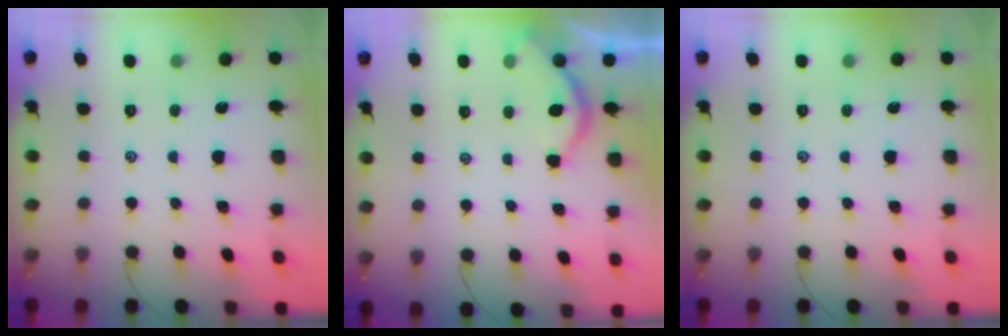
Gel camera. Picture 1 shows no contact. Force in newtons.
{"total": 1.9, "press": 1.9, "slide": 0.4}
{"total": 0.0}